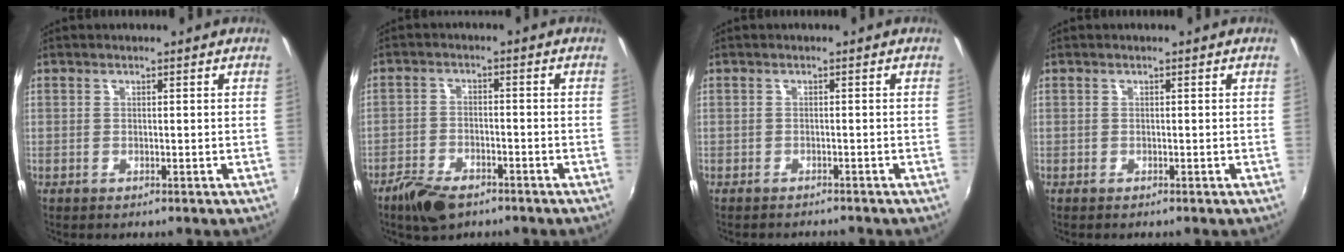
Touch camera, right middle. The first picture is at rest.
{"total": 5.0, "force": [-4.1, 1.8, 2.3], "torque": [-0.066, -0.005, -0.077]}
{"total": 2.6, "force": [-2.5, 0.5, 0.6], "torque": [-0.020, -0.012, -0.039]}
{"total": 0.0}